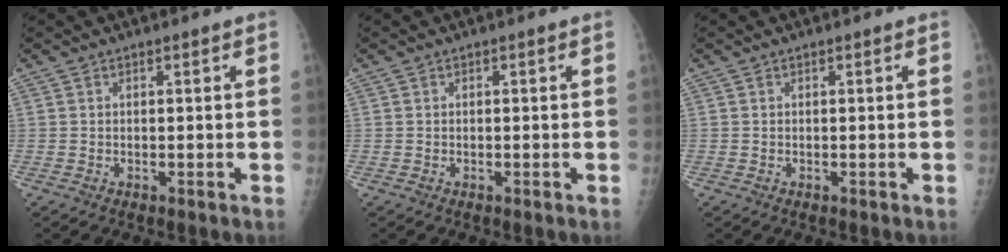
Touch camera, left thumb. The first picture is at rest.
{"total": 0.0}
{"total": 0.0}